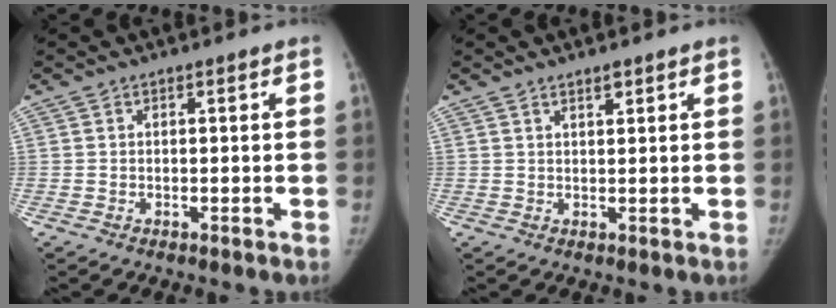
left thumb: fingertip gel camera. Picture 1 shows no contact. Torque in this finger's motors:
{"motor_torque": [-0.11, 0.00, -0.04, 0.06, -0.03]}